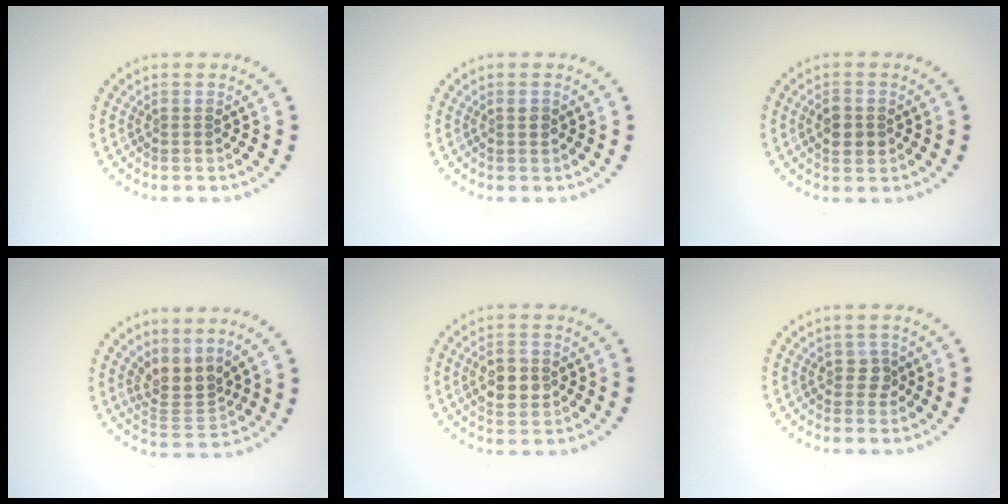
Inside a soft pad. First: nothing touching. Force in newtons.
{"total": 0.7, "press": 0.7, "slide": 0.2}
{"total": 2.7, "press": 2.7, "slide": 0.2}
{"total": 3.0, "press": 2.2, "slide": 2.0}
{"total": 3.4, "press": 3.4, "slide": 0.2}
{"total": 1.2, "press": 1.0, "slide": 0.6}